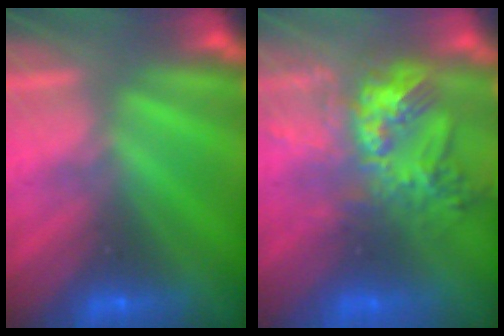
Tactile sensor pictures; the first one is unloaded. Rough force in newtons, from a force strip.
{"total": 5.6}